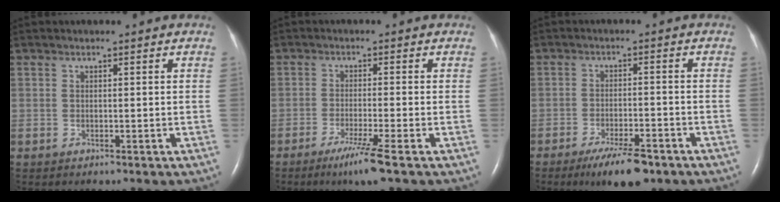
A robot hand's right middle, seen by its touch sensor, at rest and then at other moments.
{"total": 5.1, "force": [-3.1, -1.2, 3.9], "torque": [-0.074, -0.019, -0.060]}
{"total": 7.6, "force": [-5.3, 1.5, 5.2], "torque": [-0.089, -0.013, -0.083]}